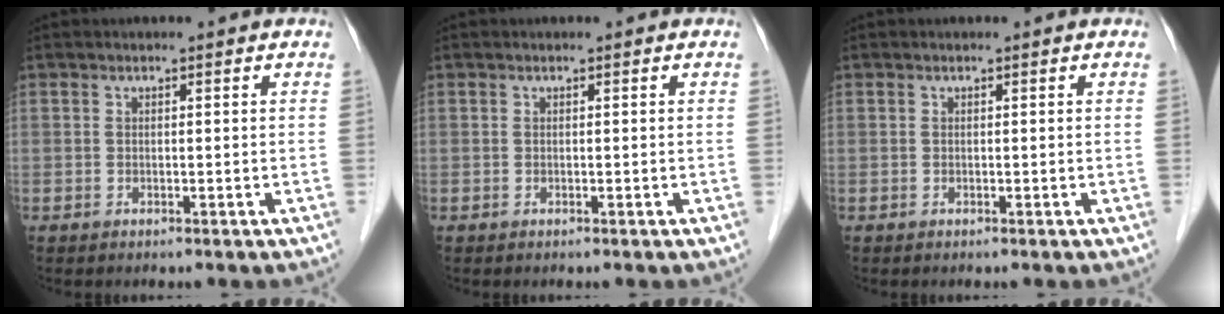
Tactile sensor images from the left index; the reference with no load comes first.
{"total": 0.0}
{"total": 0.0}